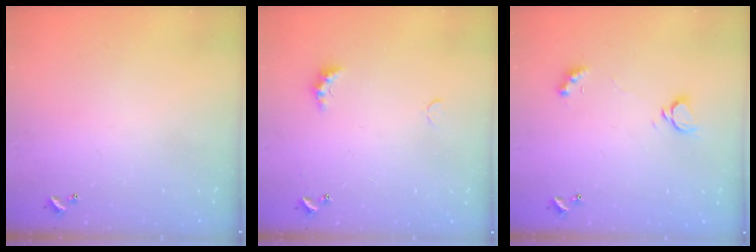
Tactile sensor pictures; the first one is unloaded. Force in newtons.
{"total": 2.8, "press": 2.8, "slide": 0.7}
{"total": 2.3, "press": 2.2, "slide": 0.3}